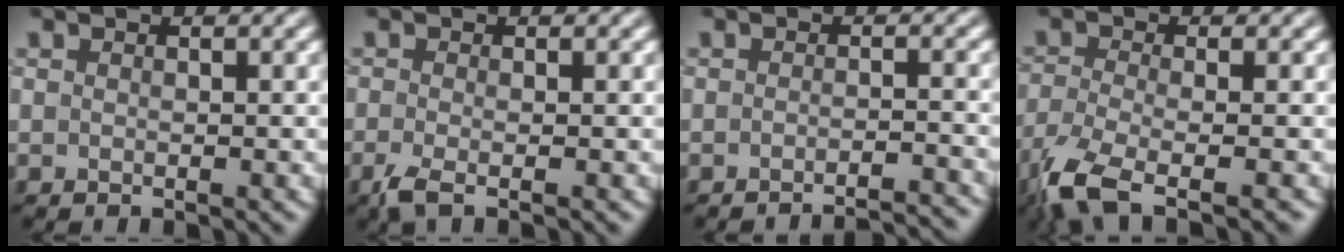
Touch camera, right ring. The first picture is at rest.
{"total": 1.7, "force": [-1.0, 0.3, 1.3], "torque": [-0.038, -0.003, -0.030]}
{"total": 4.0, "force": [-3.8, 0.0, 1.1], "torque": [-0.016, 0.015, -0.050]}
{"total": 7.1, "force": [-4.8, 2.0, 4.8], "torque": [-0.108, -0.018, -0.102]}